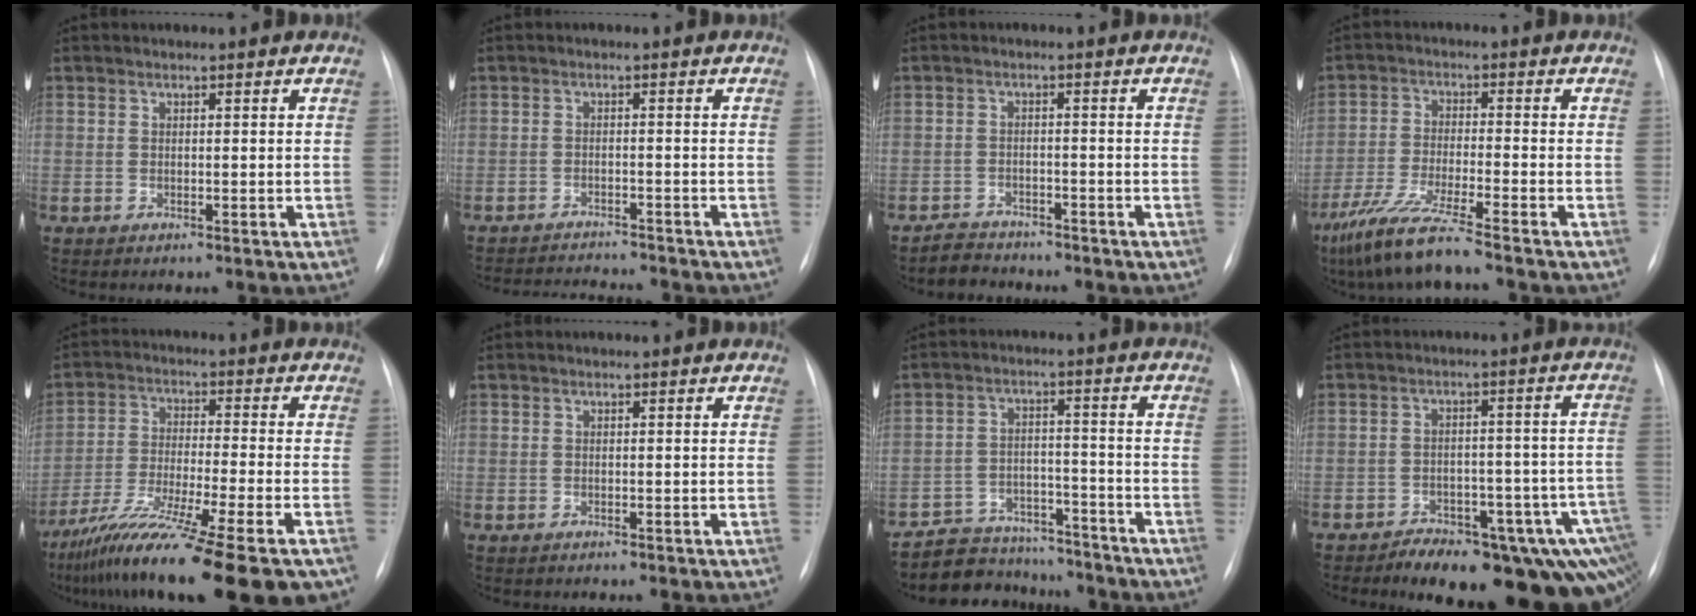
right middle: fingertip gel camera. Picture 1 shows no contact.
{"total": 8.7, "force": [-8.5, 0.6, 2.1], "torque": [-0.034, -0.006, -0.120]}
{"total": 3.7, "force": [-3.3, 1.6, -0.3], "torque": [-0.004, -0.004, -0.054]}
{"total": 10.4, "force": [-8.1, -1.4, 6.5], "torque": [-0.125, -0.047, -0.145]}
{"total": 19.9, "force": [-14.5, 0.8, 13.6], "torque": [-0.207, -0.052, -0.239]}
{"total": 0.0}
{"total": 12.3, "force": [-11.1, 4.9, 1.8], "torque": [-0.025, 0.030, -0.161]}
{"total": 19.3, "force": [-12.4, 6.4, 13.4], "torque": [-0.091, 0.031, -0.147]}